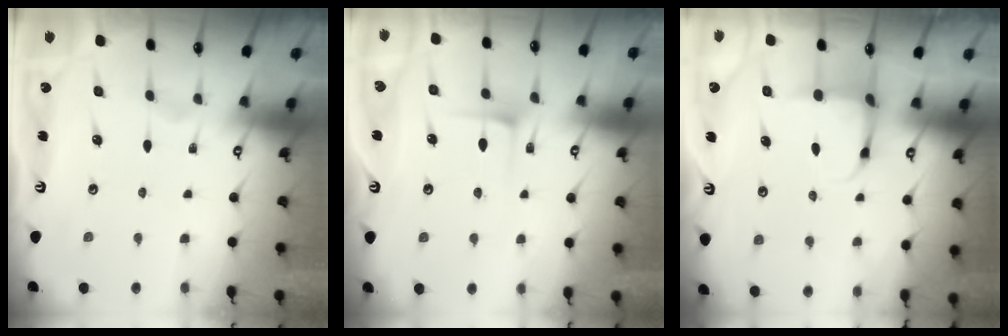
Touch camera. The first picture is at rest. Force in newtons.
{"total": 4.9, "press": 4.9, "slide": 0.6}
{"total": 3.9, "press": 3.8, "slide": 1.1}